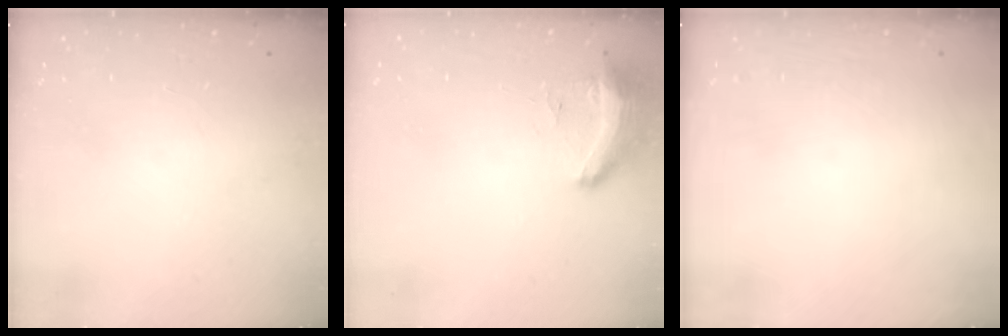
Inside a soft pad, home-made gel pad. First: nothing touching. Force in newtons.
{"total": 9.6, "press": 9.0, "slide": 3.4}
{"total": 0.0}